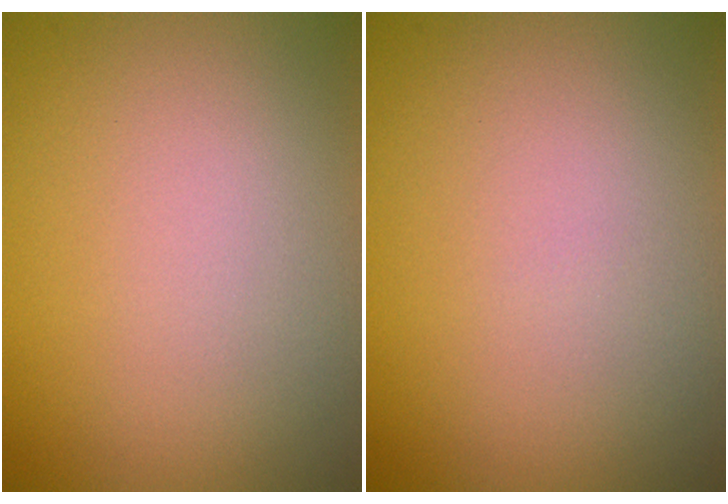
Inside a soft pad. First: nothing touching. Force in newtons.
{"total": 0.0}